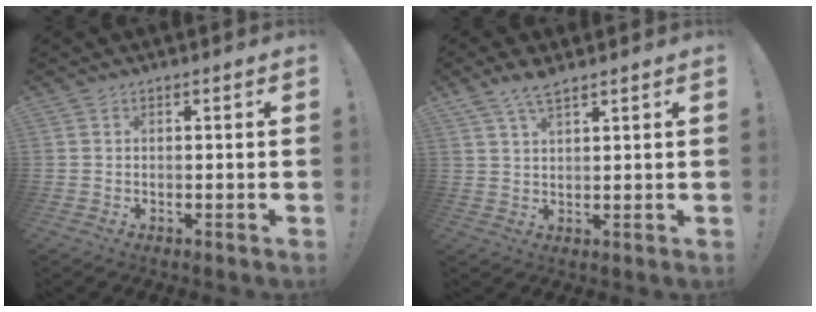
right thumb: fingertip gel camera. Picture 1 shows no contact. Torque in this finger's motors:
{"motor_torque": [-0.06, 1.40, 0.67, 0.21, 0.07]}